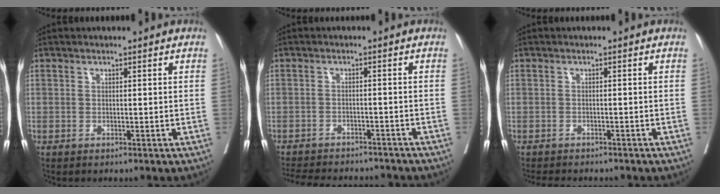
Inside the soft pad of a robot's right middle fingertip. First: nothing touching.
{"total": 14.6, "force": [-13.2, 3.9, 4.8], "torque": [-0.105, -0.004, -0.175]}
{"total": 5.6, "force": [-4.9, 1.8, 1.9], "torque": [-0.023, -0.004, -0.067]}